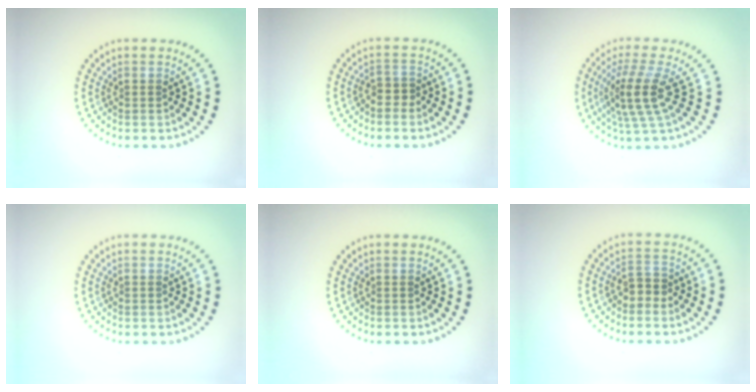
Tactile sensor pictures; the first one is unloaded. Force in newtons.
{"total": 1.3, "press": 0.9, "slide": 0.9}
{"total": 4.3, "press": 3.2, "slide": 2.9}
{"total": 0.0}
{"total": 0.0}
{"total": 1.7, "press": 1.6, "slide": 0.8}